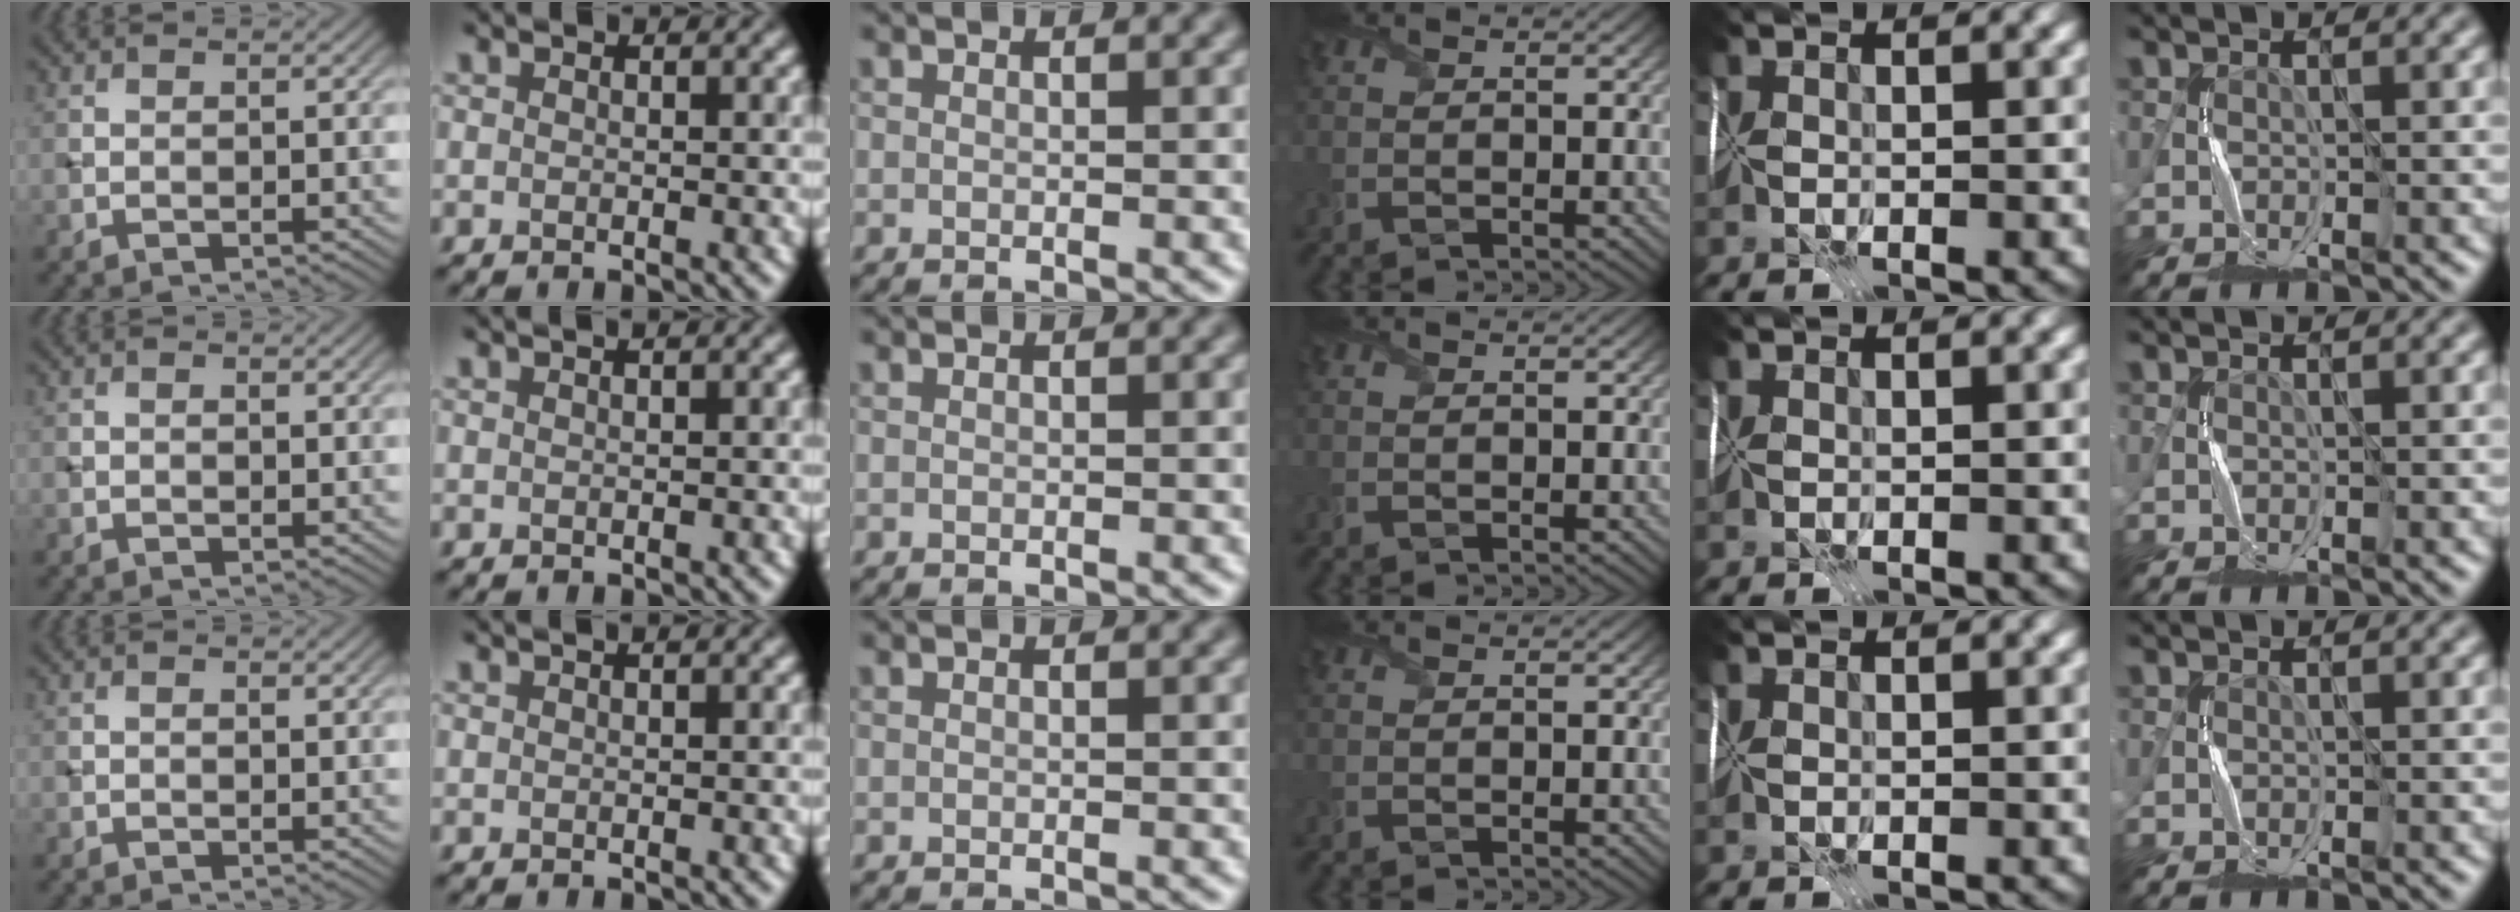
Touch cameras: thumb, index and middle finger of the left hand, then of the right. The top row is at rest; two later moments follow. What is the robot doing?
{"motion": "fold", "object": "wrapping paper"}